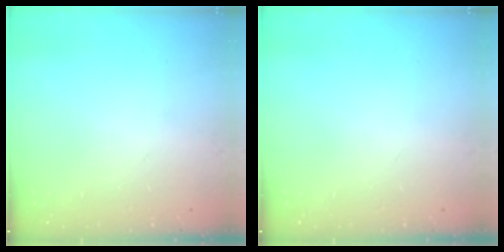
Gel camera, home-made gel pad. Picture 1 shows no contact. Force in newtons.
{"total": 0.0}